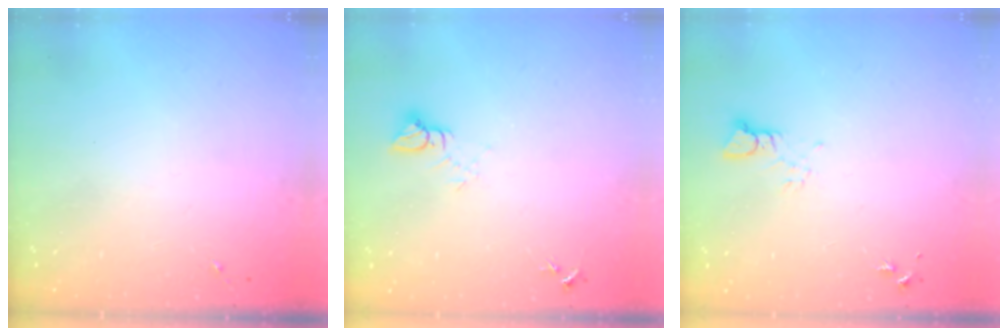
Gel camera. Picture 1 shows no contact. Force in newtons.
{"total": 5.0, "press": 5.0, "slide": 0.4}
{"total": 3.1, "press": 3.1, "slide": 0.4}